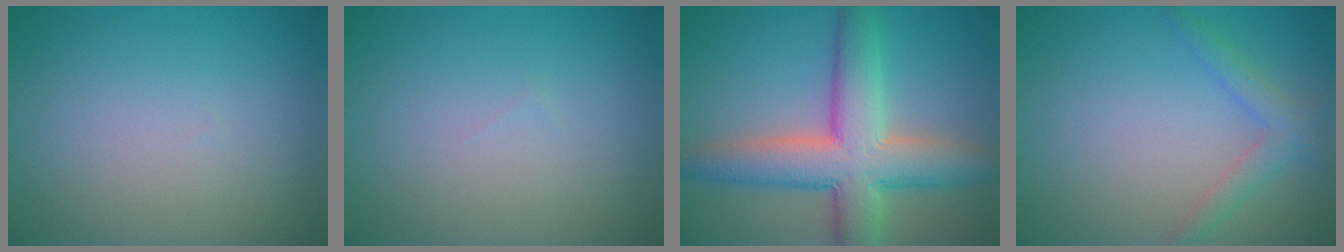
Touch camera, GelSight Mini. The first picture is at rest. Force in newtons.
{"total": 0.0}
{"total": 8.6, "press": 8.6, "slide": 0.4}
{"total": 2.2, "press": 2.2, "slide": 0.1}